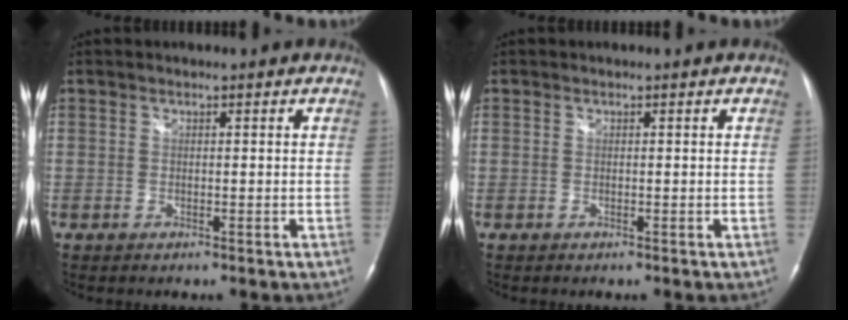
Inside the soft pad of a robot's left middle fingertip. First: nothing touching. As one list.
[{"total": 0.0}]